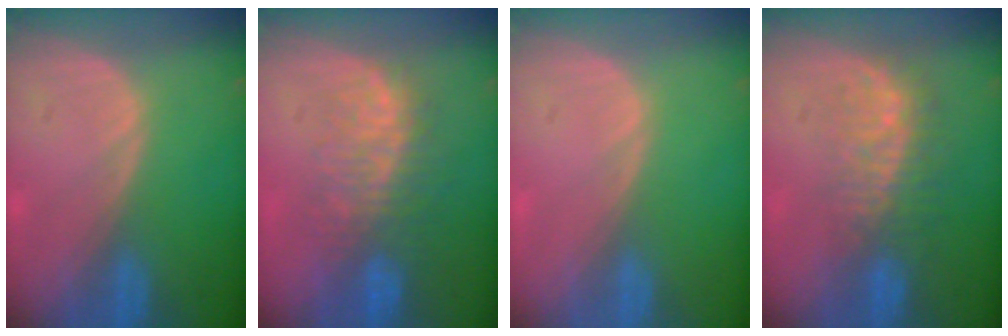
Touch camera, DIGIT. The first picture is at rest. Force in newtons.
{"total": 8.5, "press": 7.7, "slide": 3.6}
{"total": 0.0}
{"total": 8.0, "press": 7.4, "slide": 3.0}